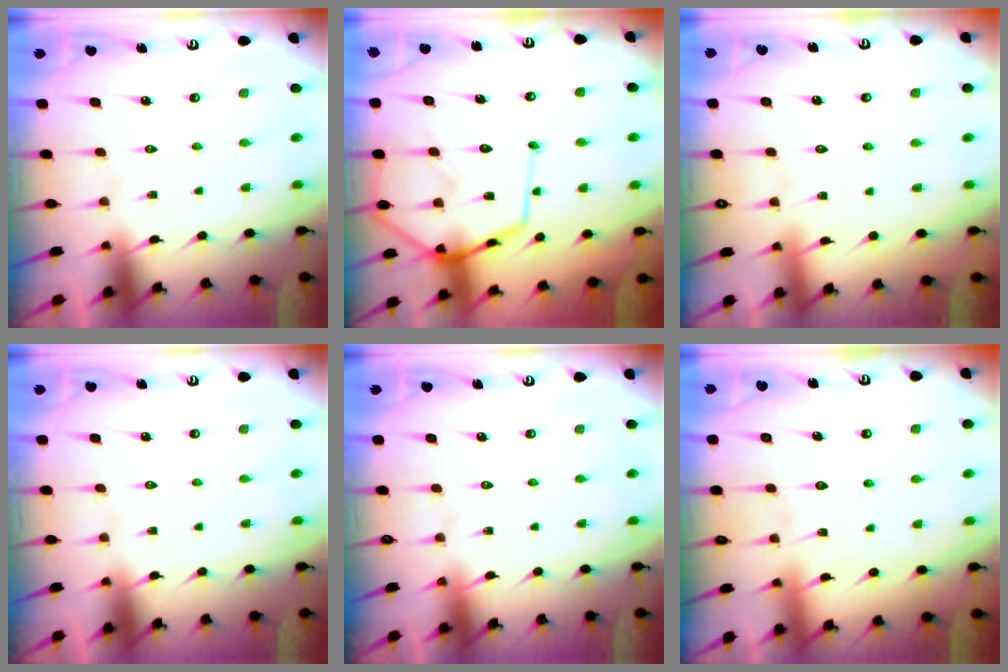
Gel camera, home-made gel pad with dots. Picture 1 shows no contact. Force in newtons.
{"total": 15.7, "press": 15.6, "slide": 1.4}
{"total": 3.4, "press": 3.3, "slide": 0.4}
{"total": 0.0}
{"total": 0.0}
{"total": 7.1, "press": 7.1, "slide": 0.7}